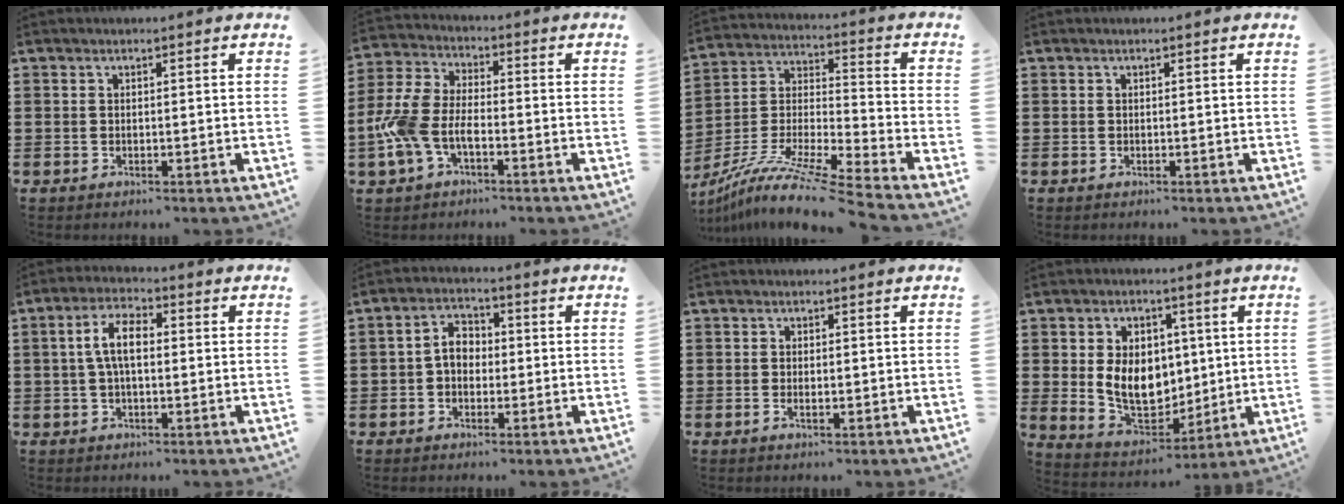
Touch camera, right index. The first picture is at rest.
{"total": 7.7, "force": [-2.8, 4.2, 5.9], "torque": [-0.159, -0.005, -0.061]}
{"total": 10.4, "force": [-9.1, -0.2, 5.0], "torque": [-0.105, -0.005, -0.188]}
{"total": 0.0}
{"total": 6.0, "force": [0.3, 2.5, 5.4], "torque": [-0.115, 0.007, -0.001]}
{"total": 4.2, "force": [-0.3, 3.0, 3.0], "torque": [-0.061, 0.011, -0.007]}
{"total": 1.4, "force": [-0.3, 0.6, 1.3], "torque": [-0.023, 0.001, -0.006]}
{"total": 9.3, "force": [1.0, 7.0, 6.1], "torque": [-0.119, 0.008, 0.018]}